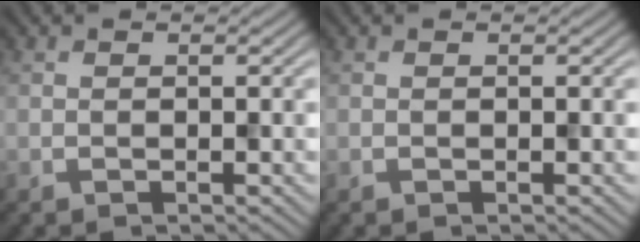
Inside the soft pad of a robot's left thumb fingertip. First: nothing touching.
{"total": 0.0}